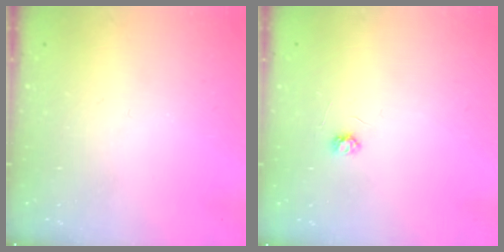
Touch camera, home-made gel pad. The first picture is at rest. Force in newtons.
{"total": 2.6, "press": 2.6, "slide": 0.3}